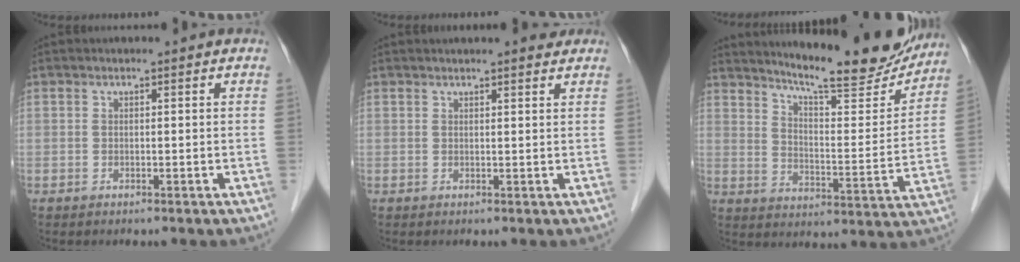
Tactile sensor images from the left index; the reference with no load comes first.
{"total": 5.0, "force": [4.4, 0.9, 2.2], "torque": [-0.030, 0.014, 0.051]}
{"total": 19.1, "force": [17.2, 2.0, 8.0], "torque": [-0.118, -0.046, 0.235]}